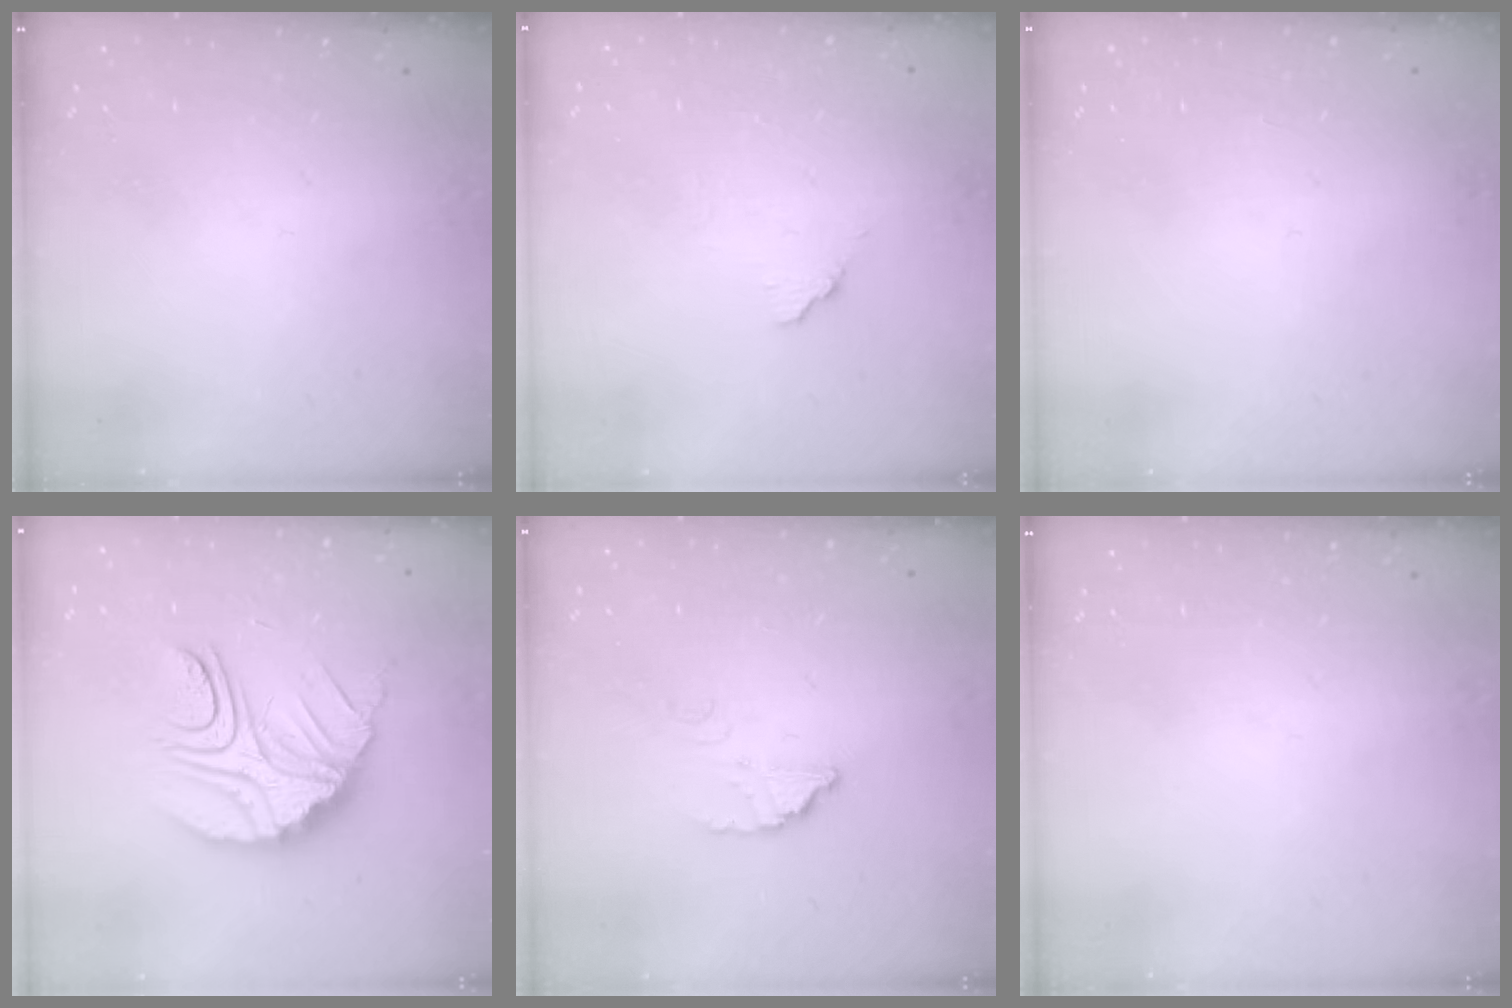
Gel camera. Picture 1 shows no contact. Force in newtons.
{"total": 5.6, "press": 5.6, "slide": 0.4}
{"total": 2.3, "press": 2.3, "slide": 0.1}
{"total": 16.3, "press": 16.2, "slide": 1.3}
{"total": 2.5, "press": 2.5, "slide": 0.2}
{"total": 0.0}